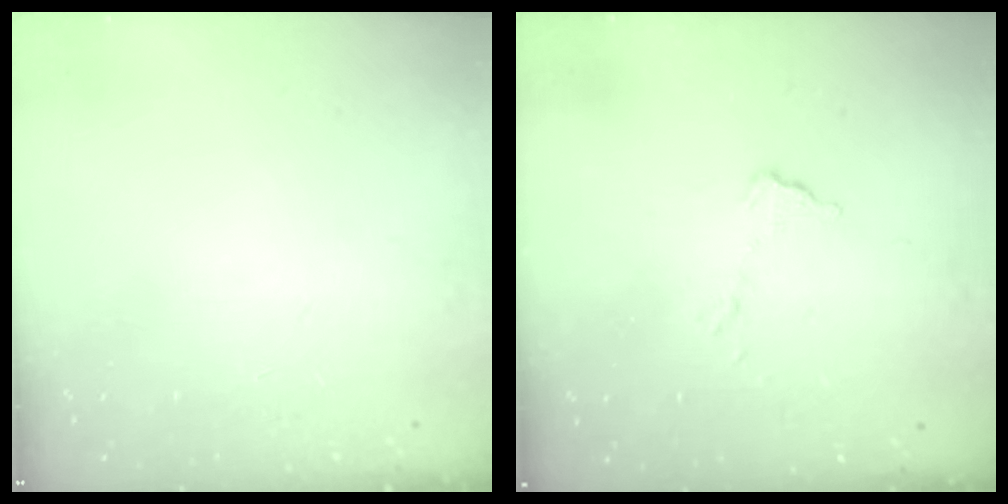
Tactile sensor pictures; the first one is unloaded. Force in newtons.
{"total": 6.3, "press": 6.3, "slide": 0.4}